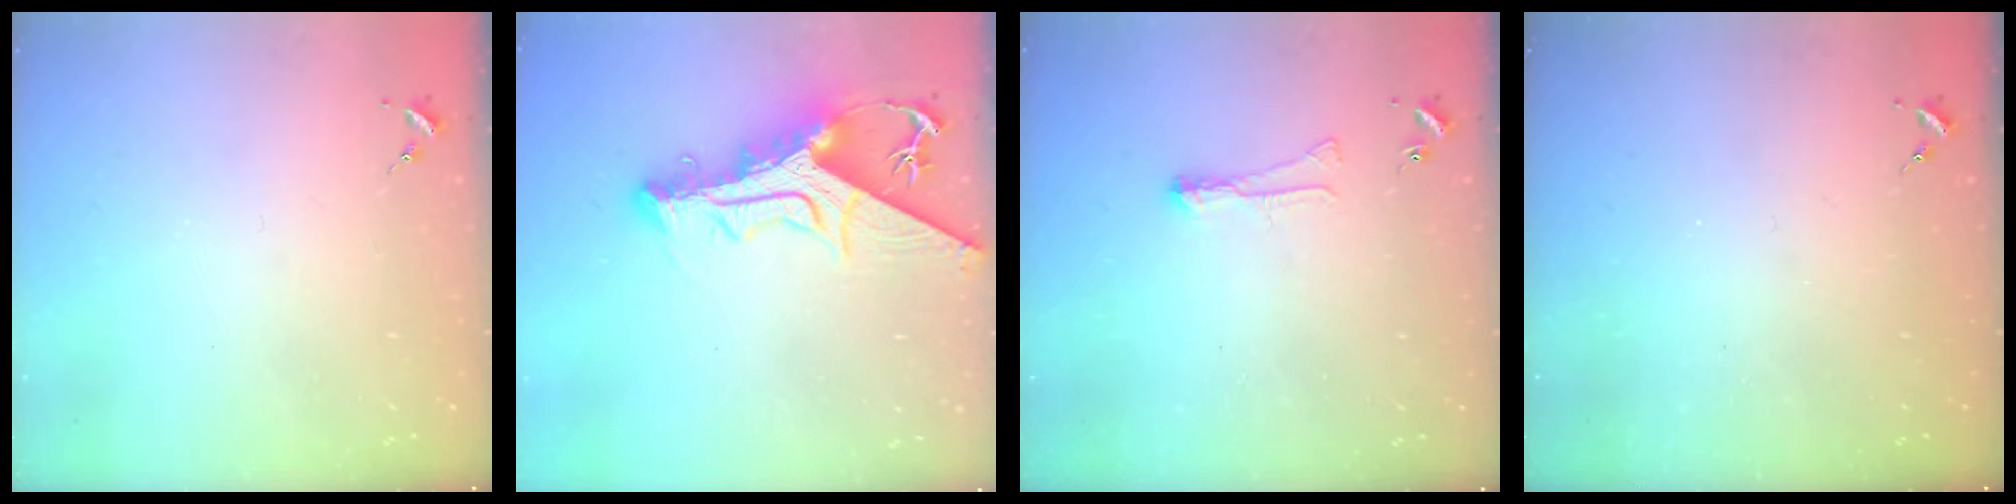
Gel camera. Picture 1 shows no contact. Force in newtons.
{"total": 15.2, "press": 15.1, "slide": 1.6}
{"total": 4.2, "press": 4.2, "slide": 0.6}
{"total": 0.0}